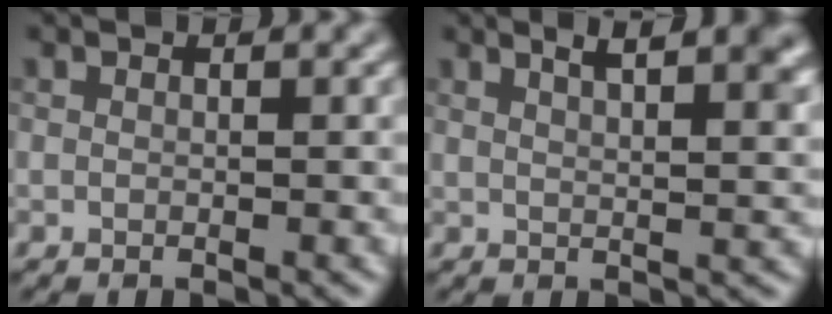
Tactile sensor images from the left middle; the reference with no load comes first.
{"total": 5.1, "force": [3.1, 1.8, 3.5], "torque": [-0.016, 0.022, 0.035]}